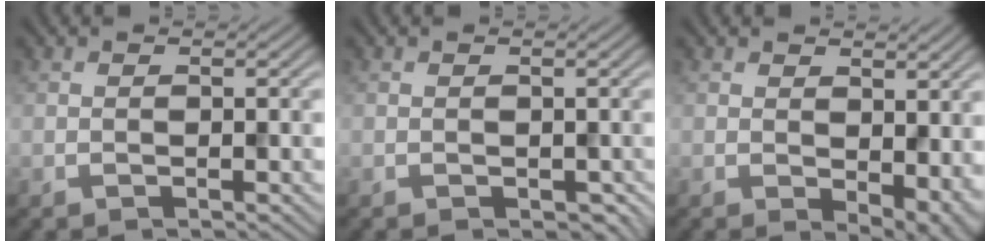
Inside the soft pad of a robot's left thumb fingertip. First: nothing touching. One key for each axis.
{"total": 0.9, "fx": -0.3, "fy": 0.7, "fz": 0.4, "tx": -0.013, "ty": -0.009, "tz": -0.004}
{"total": 5.8, "fx": -0.1, "fy": 3.5, "fz": 4.6, "tx": -0.063, "ty": -0.022, "tz": 0.011}